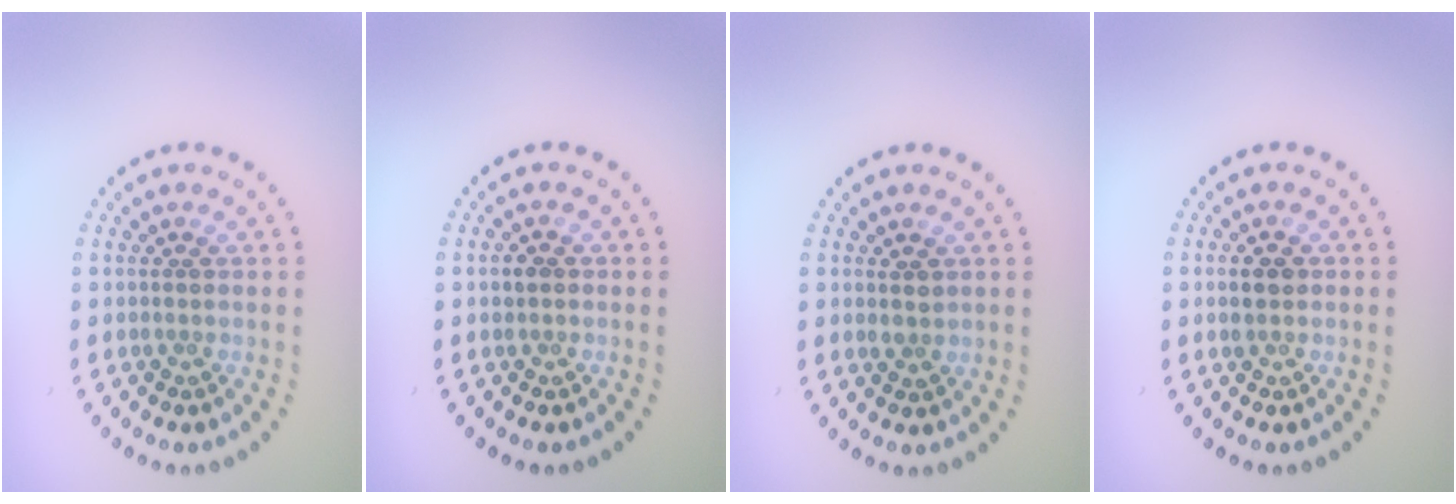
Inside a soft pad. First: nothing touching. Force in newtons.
{"total": 1.1, "press": 1.1, "slide": 0.2}
{"total": 1.2, "press": 1.0, "slide": 0.5}
{"total": 1.8, "press": 1.7, "slide": 0.1}